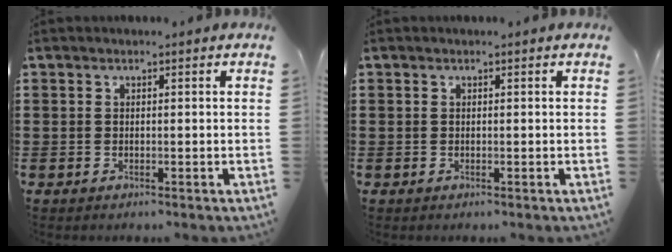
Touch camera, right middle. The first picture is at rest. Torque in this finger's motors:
{"motor_torque": [-0.17, -0.04, -0.01, -0.01]}